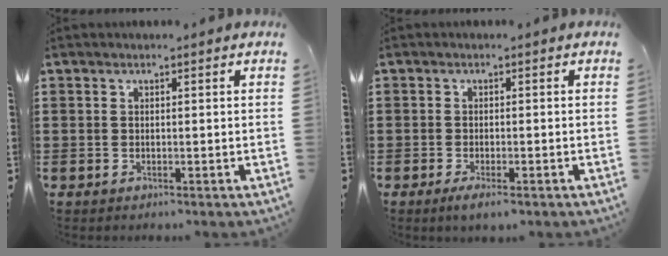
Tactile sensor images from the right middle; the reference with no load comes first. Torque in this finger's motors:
{"motor_torque": [2.14, 0.00, 0.28, 0.21]}